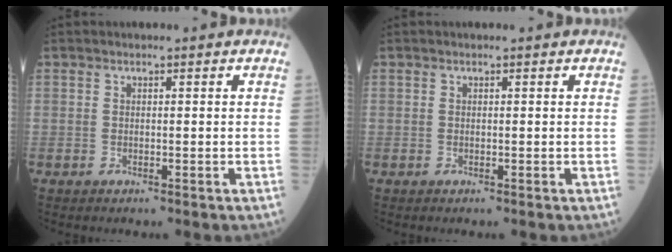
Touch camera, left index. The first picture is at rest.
{"total": 0.0}